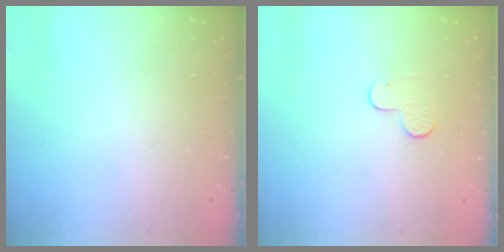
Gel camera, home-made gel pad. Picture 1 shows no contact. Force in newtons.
{"total": 5.9, "press": 5.9, "slide": 0.4}